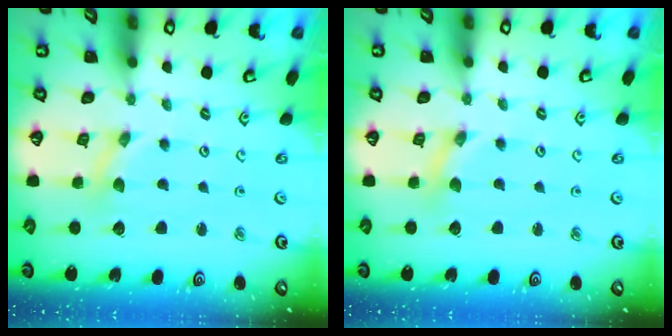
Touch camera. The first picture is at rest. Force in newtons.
{"total": 0.0}